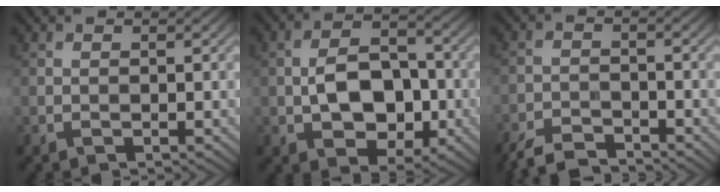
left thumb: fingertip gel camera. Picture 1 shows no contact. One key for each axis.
{"total": 8.3, "fx": -1.4, "fy": 5.4, "fz": 6.2, "tx": -0.108, "ty": 0.004, "tz": -0.028}
{"total": 5.5, "fx": -4.9, "fy": 1.3, "fz": 2.1, "tx": -0.040, "ty": -0.009, "tz": -0.102}